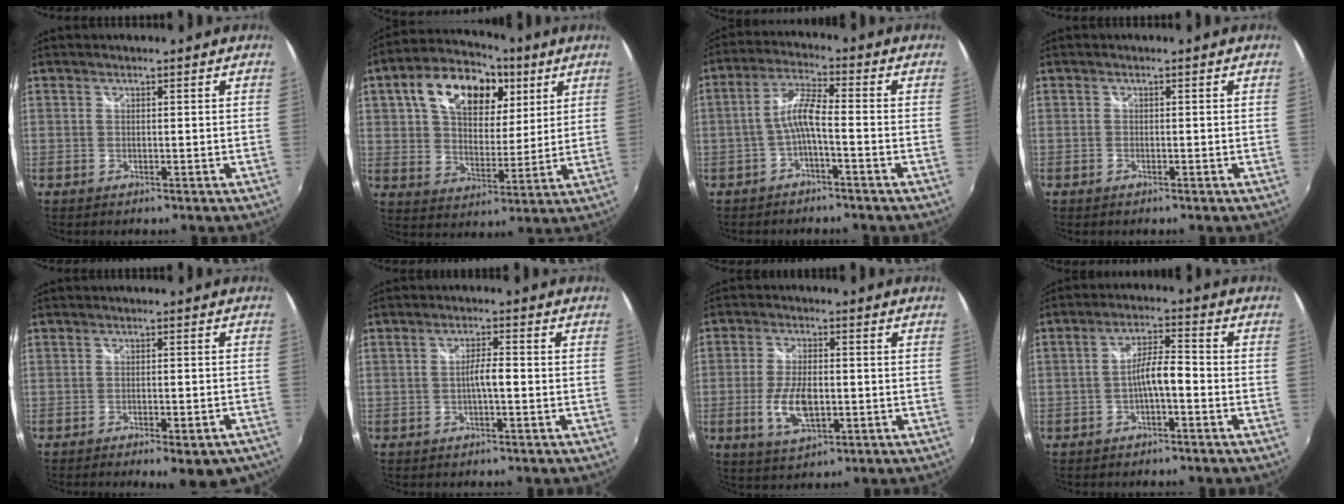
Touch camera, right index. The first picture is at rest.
{"total": 19.5, "force": [8.1, 11.9, 13.1], "torque": [-0.251, 0.044, 0.131]}
{"total": 5.4, "force": [-2.1, 0.7, 5.0], "torque": [-0.112, 0.013, -0.038]}
{"total": 0.6, "force": [-0.5, 0.4, 0.2], "torque": [-0.004, -0.001, -0.009]}
{"total": 8.3, "force": [-6.2, 2.5, 5.0], "torque": [-0.084, -0.014, -0.073]}
{"total": 2.9, "force": [-0.8, 0.4, 2.8], "torque": [-0.051, 0.005, -0.014]}
{"total": 6.4, "force": [-1.4, 3.0, 5.5], "torque": [-0.115, -0.007, -0.024]}
{"total": 5.0, "force": [-2.1, 1.0, 4.4], "torque": [-0.083, 0.011, -0.037]}